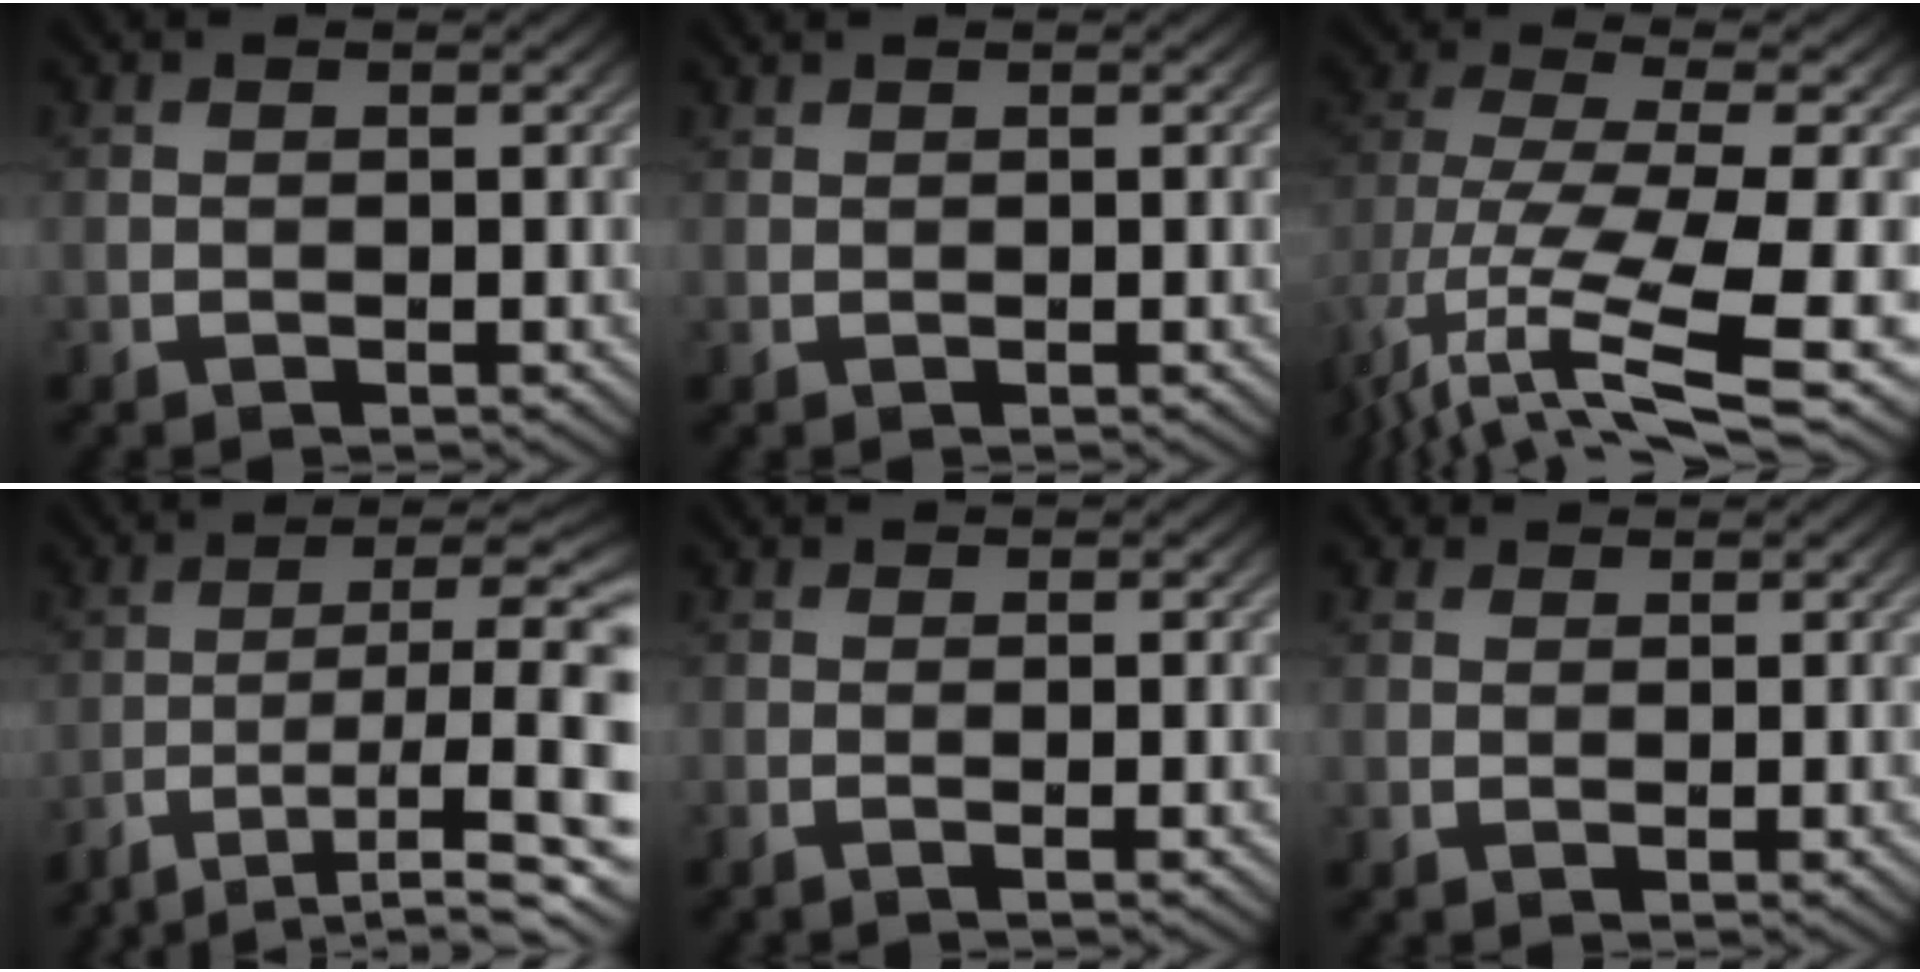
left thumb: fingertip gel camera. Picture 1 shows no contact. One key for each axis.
{"total": 0.5, "fx": 0.5, "fy": 0.0, "fz": 0.0, "tx": 0.001, "ty": 0.004, "tz": 0.008}
{"total": 10.4, "fx": -4.0, "fy": 3.4, "fz": 8.9, "tx": -0.196, "ty": -0.016, "tz": -0.061}
{"total": 12.6, "fx": -4.2, "fy": 3.9, "fz": 11.2, "tx": -0.195, "ty": -0.013, "tz": -0.063}
{"total": 0.7, "fx": -0.1, "fy": -0.1, "fz": 0.7, "tx": -0.012, "ty": 0.002, "tz": -0.009}
{"total": 0.9, "fx": 0.7, "fy": 0.6, "fz": 0.0, "tx": 0.001, "ty": 0.005, "tz": 0.009}